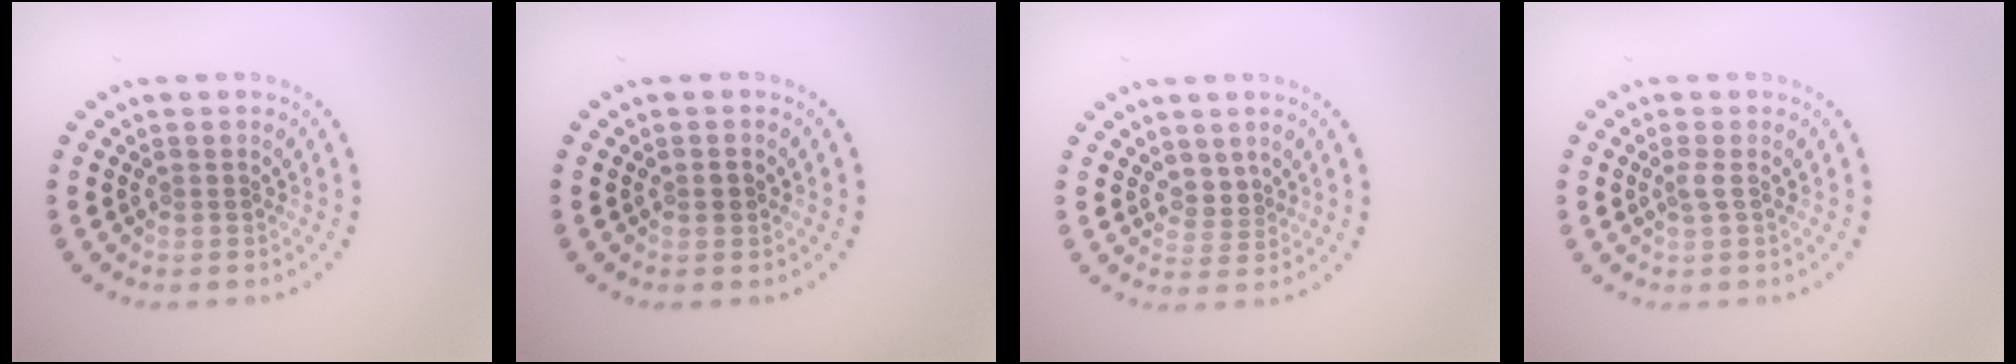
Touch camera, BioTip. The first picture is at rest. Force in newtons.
{"total": 0.8, "press": 0.8, "slide": 0.1}
{"total": 1.6, "press": 1.2, "slide": 1.1}
{"total": 0.9, "press": 0.6, "slide": 0.6}